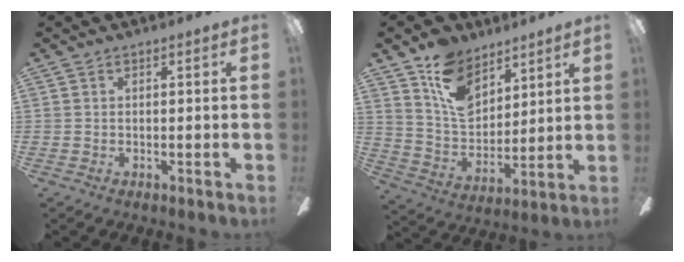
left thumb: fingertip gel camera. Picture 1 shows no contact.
{"total": 13.8, "force": [8.6, 8.8, 6.4], "torque": [-0.122, -0.039, 0.168]}